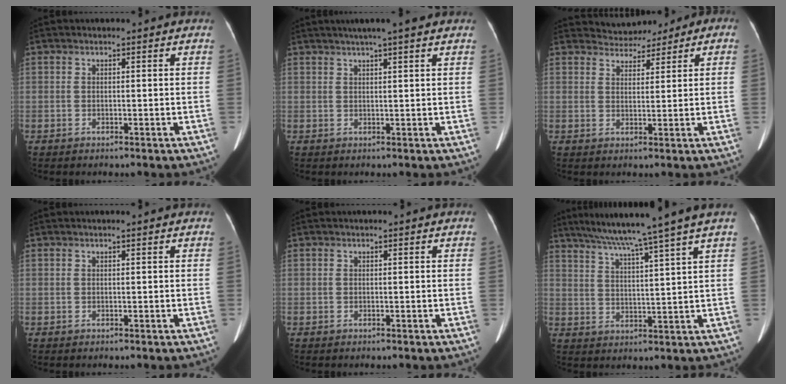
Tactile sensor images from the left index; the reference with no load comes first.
{"total": 6.2, "force": [4.9, 0.0, 3.8], "torque": [-0.058, 0.028, 0.069]}
{"total": 4.8, "force": [3.8, 2.7, 1.2], "torque": [-0.020, 0.025, 0.056]}
{"total": 0.0}
{"total": 0.0}
{"total": 12.4, "force": [9.9, -2.9, 6.9], "torque": [-0.109, -0.008, 0.145]}